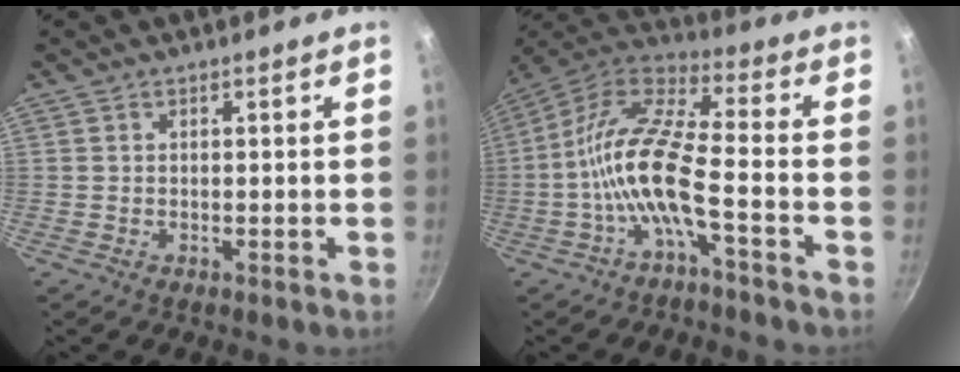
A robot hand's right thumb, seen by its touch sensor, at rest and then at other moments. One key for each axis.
{"total": 14.8, "fx": -4.2, "fy": 3.6, "fz": 13.7, "tx": -0.296, "ty": 0.054, "tz": -0.089}